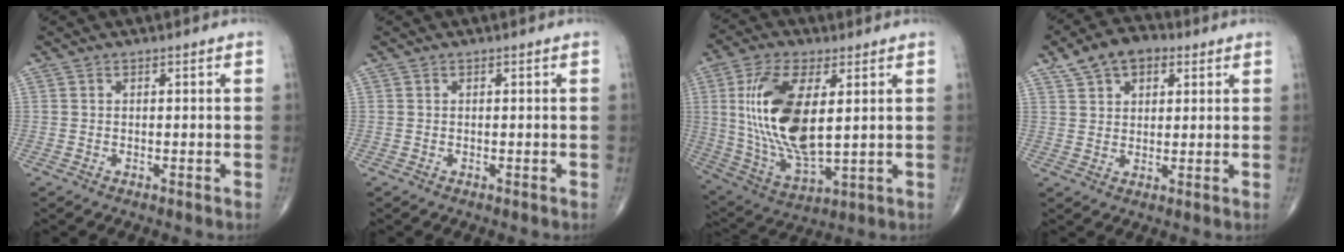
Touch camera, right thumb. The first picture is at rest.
{"total": 0.0}
{"total": 19.0, "force": [3.3, 8.4, 16.8], "torque": [-0.335, -0.021, 0.071]}
{"total": 9.1, "force": [4.5, 5.7, 5.5], "torque": [-0.070, 0.003, 0.071]}